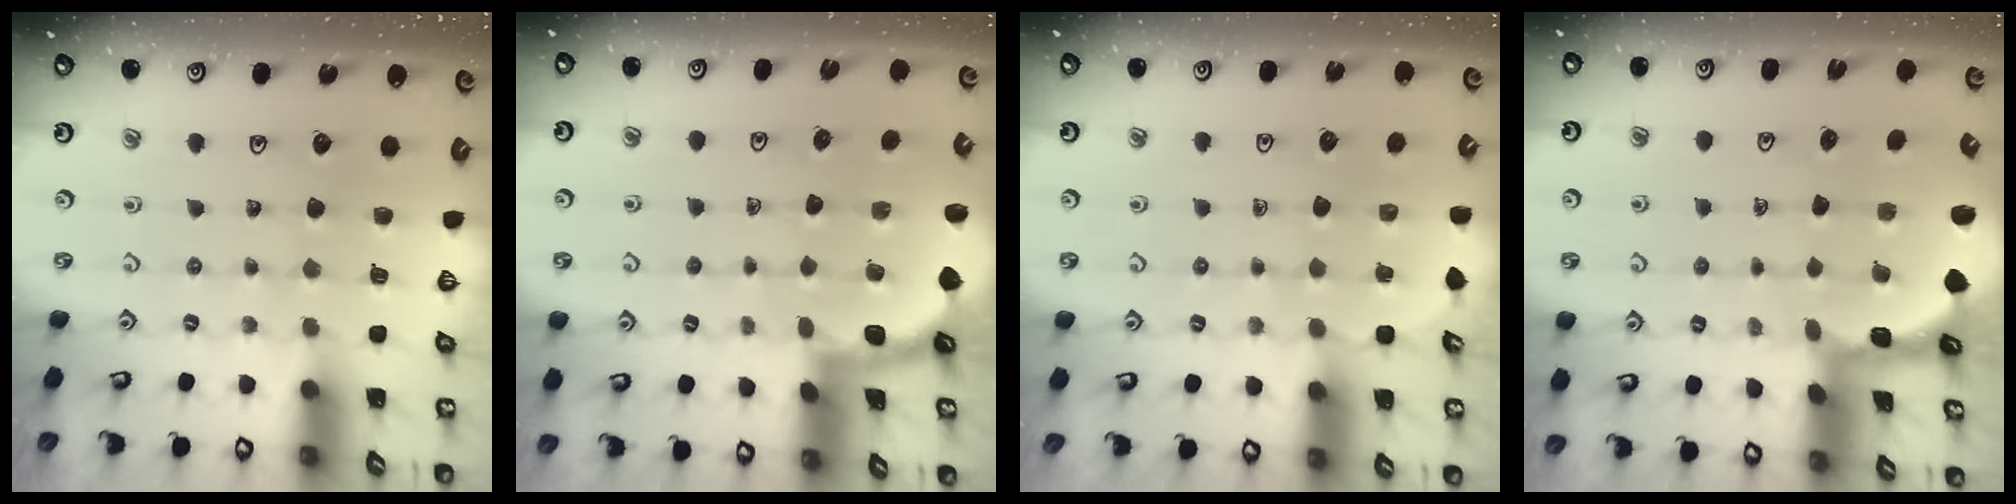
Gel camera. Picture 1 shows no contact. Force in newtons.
{"total": 1.9, "press": 1.9, "slide": 0.0}
{"total": 2.6, "press": 2.4, "slide": 1.0}
{"total": 1.8, "press": 1.8, "slide": 0.3}